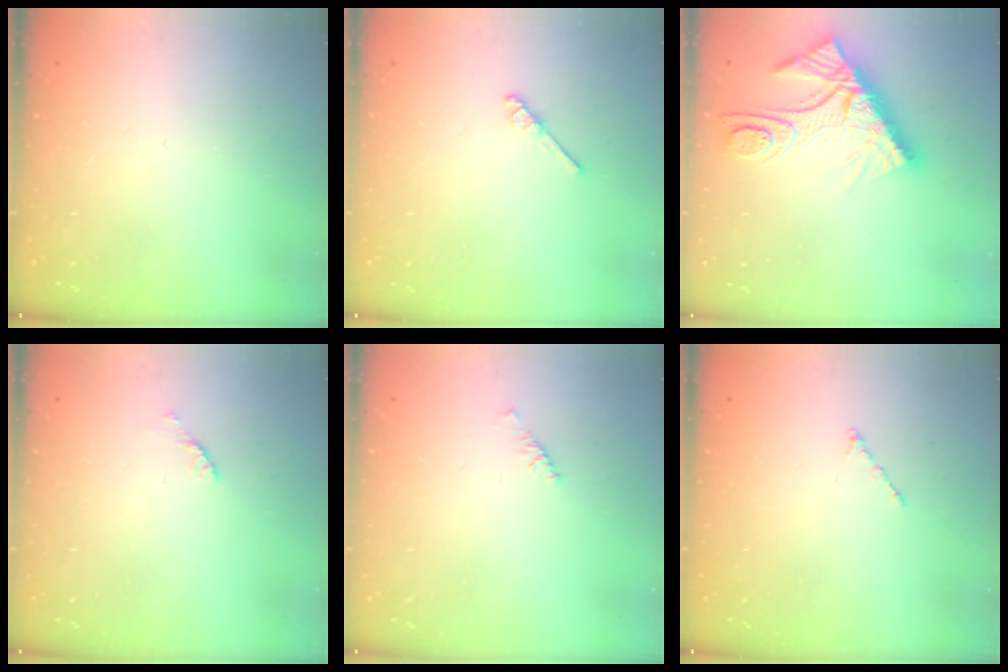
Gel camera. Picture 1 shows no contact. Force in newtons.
{"total": 3.0, "press": 2.9, "slide": 0.5}
{"total": 16.4, "press": 16.3, "slide": 1.4}
{"total": 2.8, "press": 2.7, "slide": 0.4}
{"total": 2.1, "press": 2.0, "slide": 0.6}
{"total": 0.0}